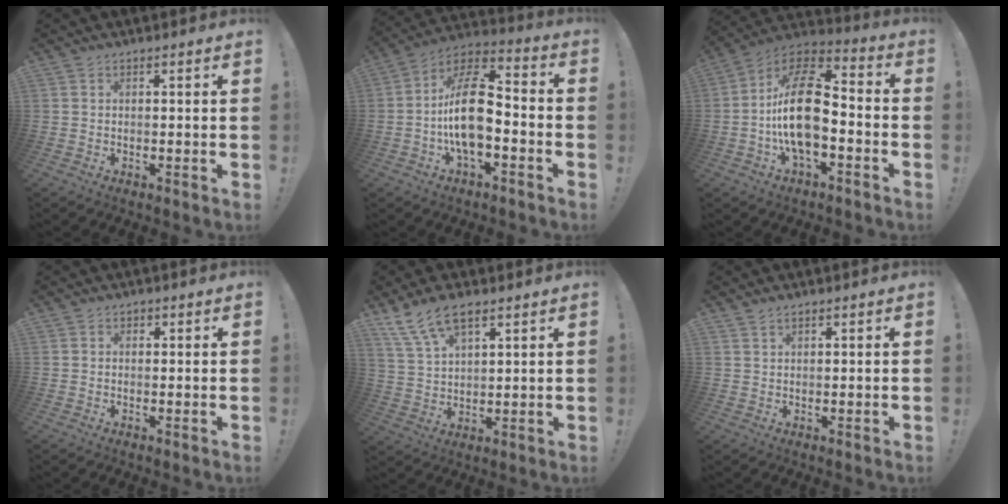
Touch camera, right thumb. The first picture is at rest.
{"total": 17.4, "force": [-3.6, 8.9, 14.5], "torque": [-0.257, 0.030, -0.059]}
{"total": 19.6, "force": [-3.4, 10.1, 16.5], "torque": [-0.309, 0.027, -0.056]}
{"total": 0.7, "force": [0.3, 0.6, 0.2], "torque": [0.002, -0.001, 0.004]}
{"total": 9.9, "force": [6.3, 4.3, 6.3], "torque": [-0.115, -0.020, 0.122]}
{"total": 1.3, "force": [1.1, 0.5, 0.5], "torque": [-0.004, -0.007, 0.020]}